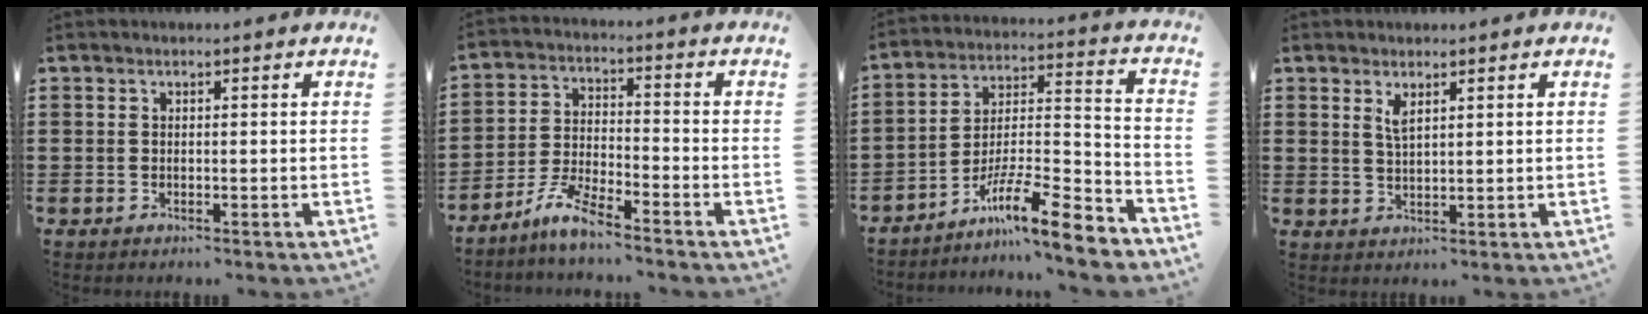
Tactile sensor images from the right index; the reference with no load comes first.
{"total": 6.1, "force": [-5.2, 0.4, 3.1], "torque": [-0.080, -0.008, -0.104]}
{"total": 12.2, "force": [-9.6, 1.4, 7.4], "torque": [-0.116, 0.018, -0.179]}
{"total": 2.3, "force": [1.4, 0.5, 1.7], "torque": [-0.037, 0.000, 0.026]}